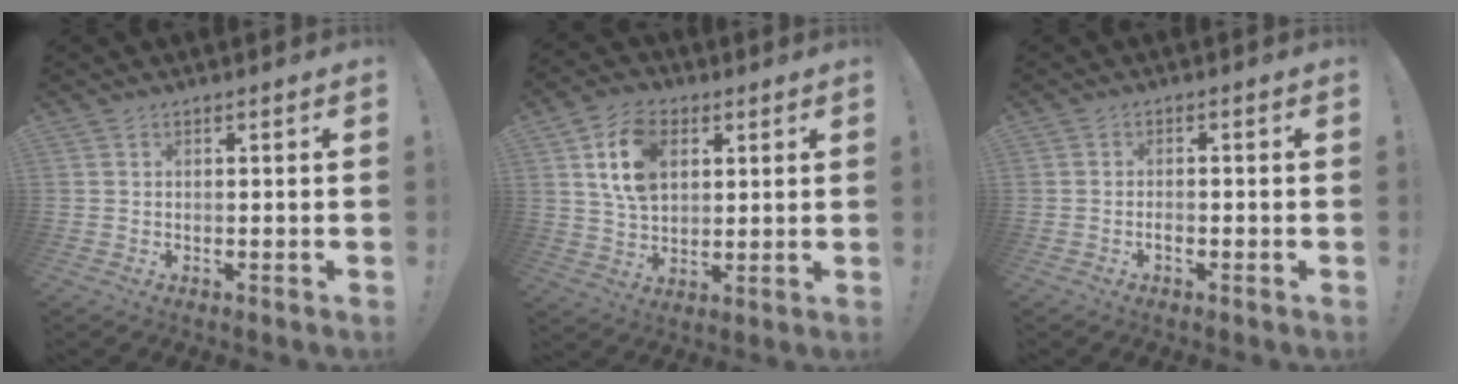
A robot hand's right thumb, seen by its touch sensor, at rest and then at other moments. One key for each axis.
{"total": 13.7, "fx": 5.1, "fy": 9.4, "fz": 8.7, "tx": -0.151, "ty": -0.003, "tz": 0.095}
{"total": 1.6, "fx": -1.0, "fy": 0.4, "fz": 1.2, "tx": -0.021, "ty": 0.002, "tz": -0.018}